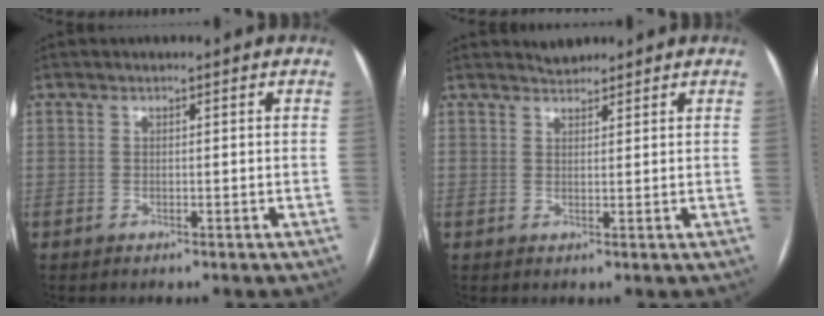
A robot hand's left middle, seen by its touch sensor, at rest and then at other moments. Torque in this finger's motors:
{"motor_torque": [0.06, -0.04, -0.03, -0.01]}